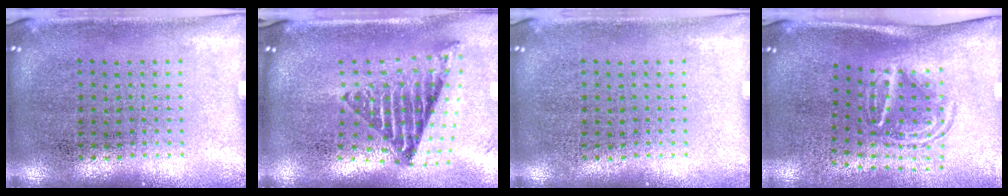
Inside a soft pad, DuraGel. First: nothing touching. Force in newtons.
{"total": 1.8, "press": 1.4, "slide": 1.1}
{"total": 0.0}
{"total": 1.7, "press": 1.1, "slide": 1.3}